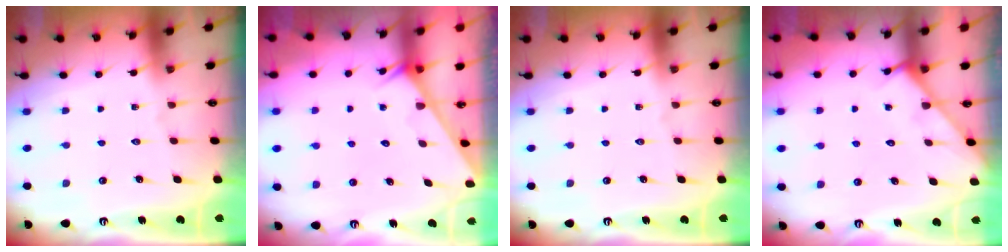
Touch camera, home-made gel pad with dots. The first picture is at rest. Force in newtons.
{"total": 1.5, "press": 1.5, "slide": 0.1}
{"total": 0.0}
{"total": 4.0, "press": 4.0, "slide": 0.4}